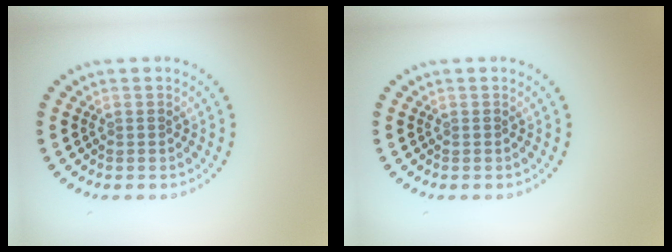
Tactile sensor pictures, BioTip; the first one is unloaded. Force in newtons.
{"total": 0.0}